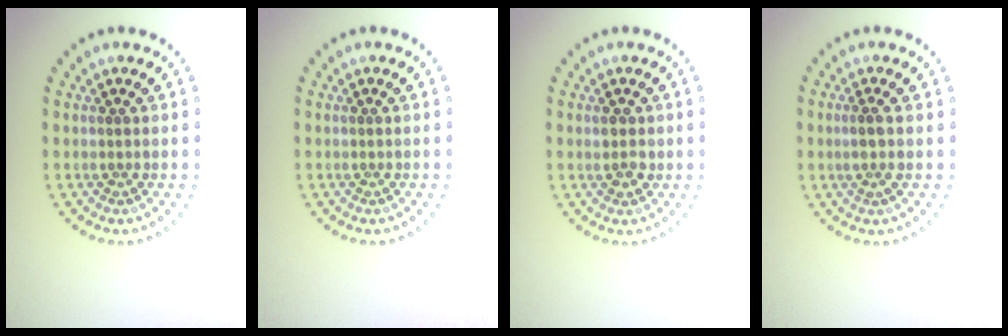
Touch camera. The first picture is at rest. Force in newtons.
{"total": 0.0}
{"total": 1.5, "press": 1.5, "slide": 0.2}
{"total": 1.3, "press": 1.0, "slide": 0.9}